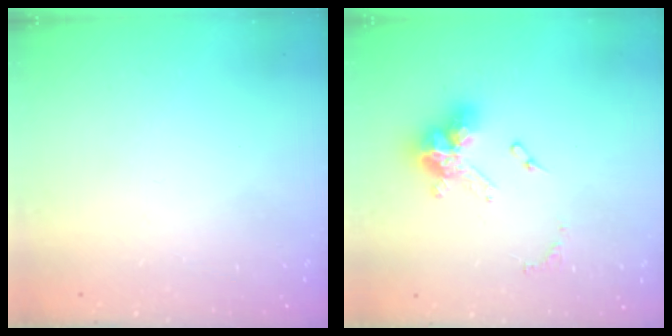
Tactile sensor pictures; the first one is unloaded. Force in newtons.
{"total": 12.8, "press": 12.7, "slide": 1.4}